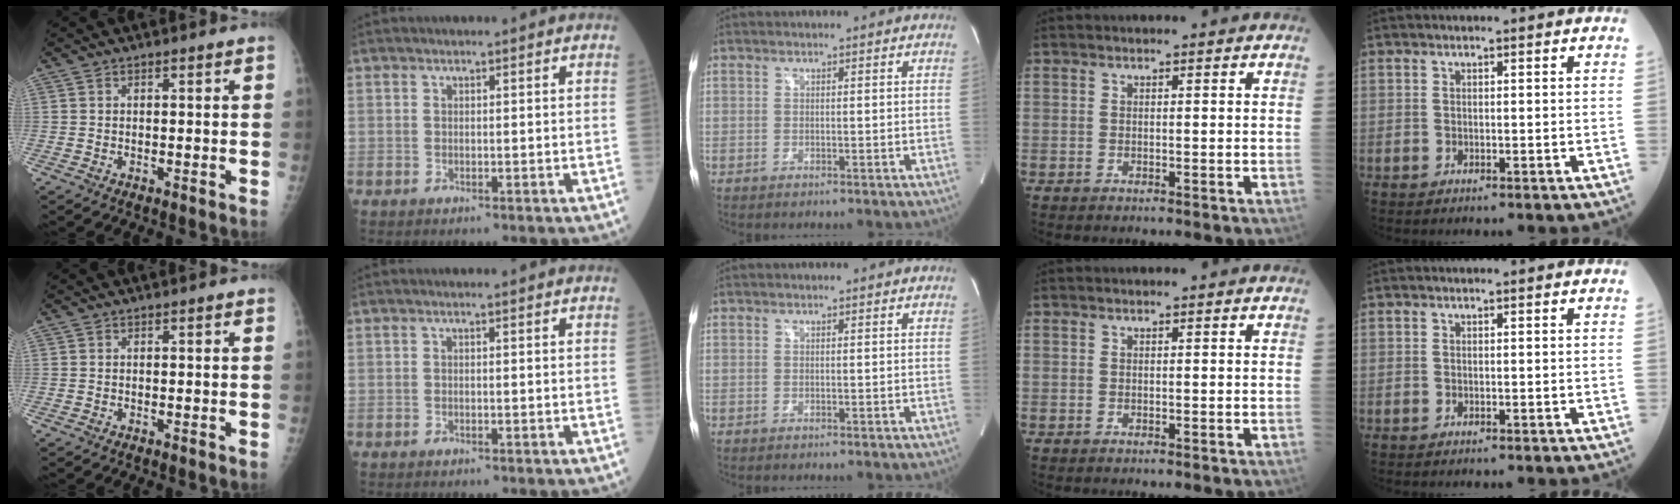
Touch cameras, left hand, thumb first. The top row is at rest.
{}